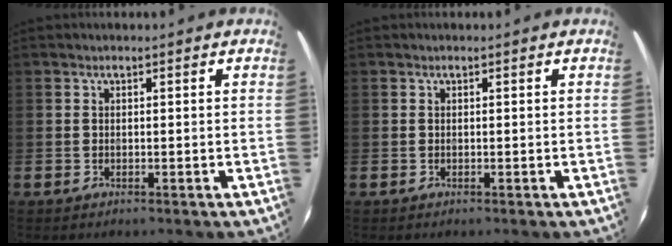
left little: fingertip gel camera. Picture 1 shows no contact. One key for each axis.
{"total": 0.0}